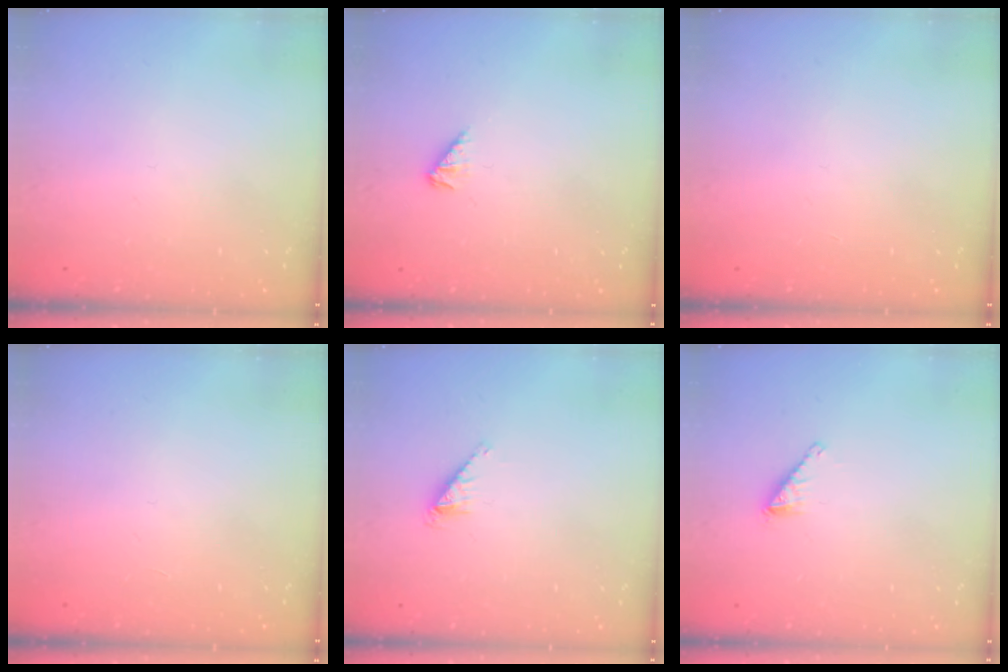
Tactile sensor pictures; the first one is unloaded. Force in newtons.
{"total": 2.7, "press": 2.6, "slide": 0.4}
{"total": 0.0}
{"total": 0.0}
{"total": 1.5, "press": 1.4, "slide": 0.1}
{"total": 1.8, "press": 1.7, "slide": 0.1}